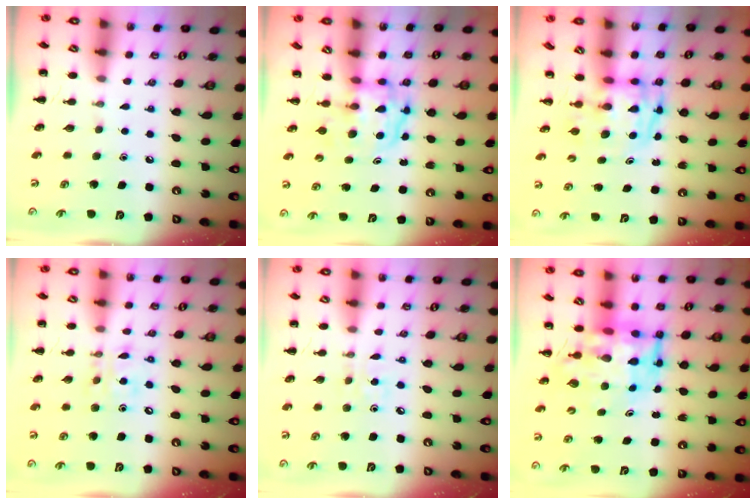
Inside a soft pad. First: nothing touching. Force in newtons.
{"total": 3.8, "press": 3.7, "slide": 0.6}
{"total": 3.8, "press": 3.7, "slide": 0.5}
{"total": 10.2, "press": 10.0, "slide": 2.2}
{"total": 2.2, "press": 2.1, "slide": 0.6}
{"total": 8.4, "press": 7.9, "slide": 2.6}